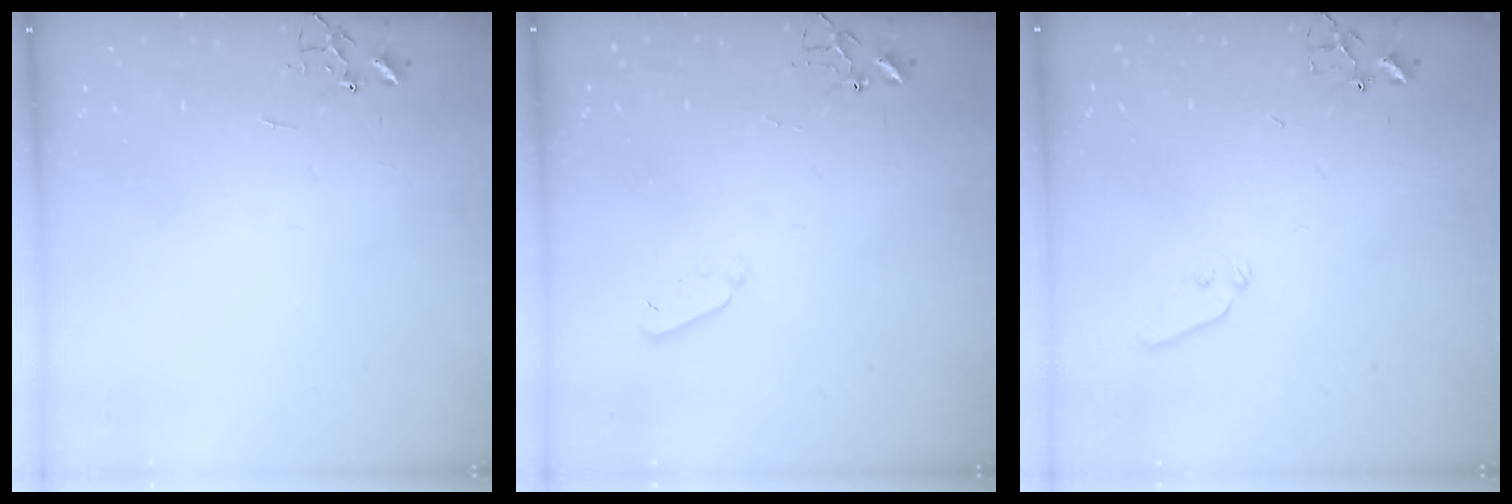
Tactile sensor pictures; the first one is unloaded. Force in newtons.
{"total": 4.0, "press": 3.9, "slide": 0.8}
{"total": 5.0, "press": 5.0, "slide": 0.6}